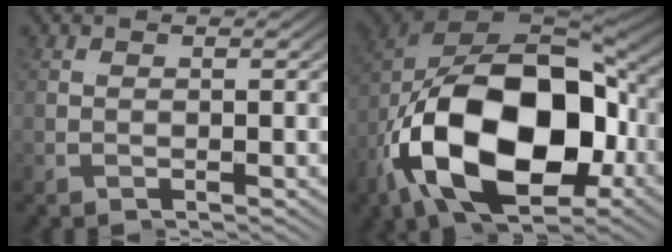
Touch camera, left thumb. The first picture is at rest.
{"total": 21.9, "force": [-2.4, 11.4, 18.5], "torque": [-0.367, -0.032, -0.025]}